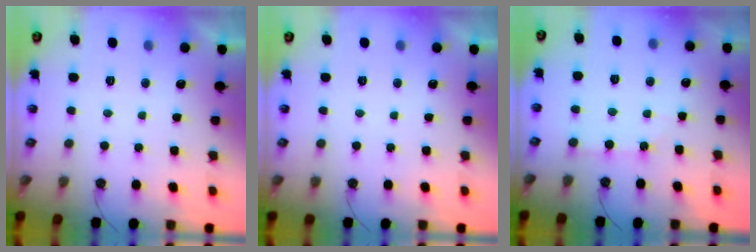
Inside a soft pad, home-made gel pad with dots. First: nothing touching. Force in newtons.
{"total": 0.0}
{"total": 2.1, "press": 2.1, "slide": 0.3}